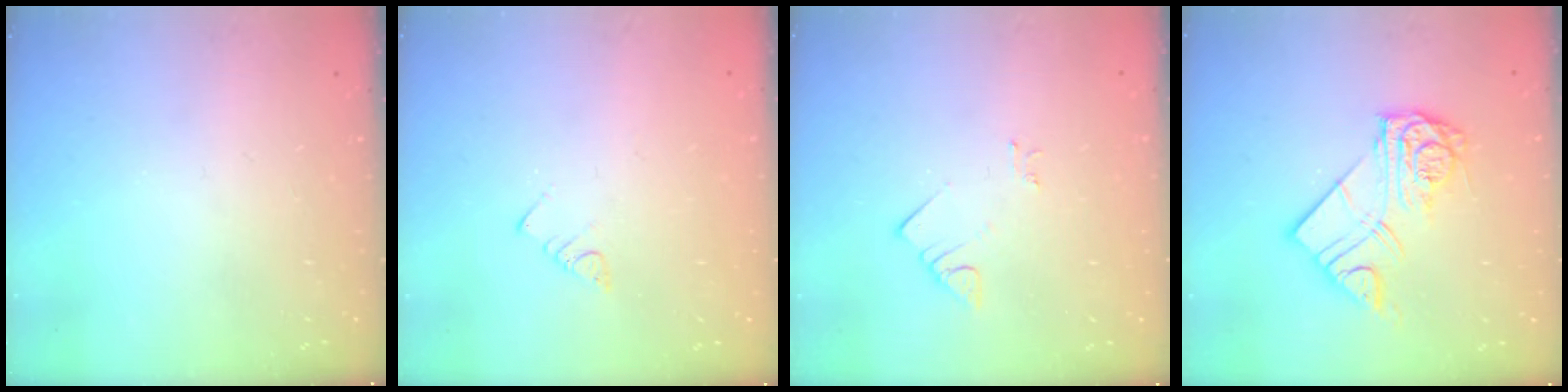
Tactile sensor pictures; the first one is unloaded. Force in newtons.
{"total": 2.5, "press": 2.5, "slide": 0.4}
{"total": 2.7, "press": 2.7, "slide": 0.2}
{"total": 11.3, "press": 11.3, "slide": 0.8}